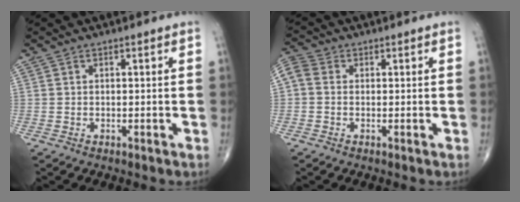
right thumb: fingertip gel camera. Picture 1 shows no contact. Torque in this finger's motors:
{"motor_torque": [-0.32, 0.33, 0.46, -0.03, 0.11]}